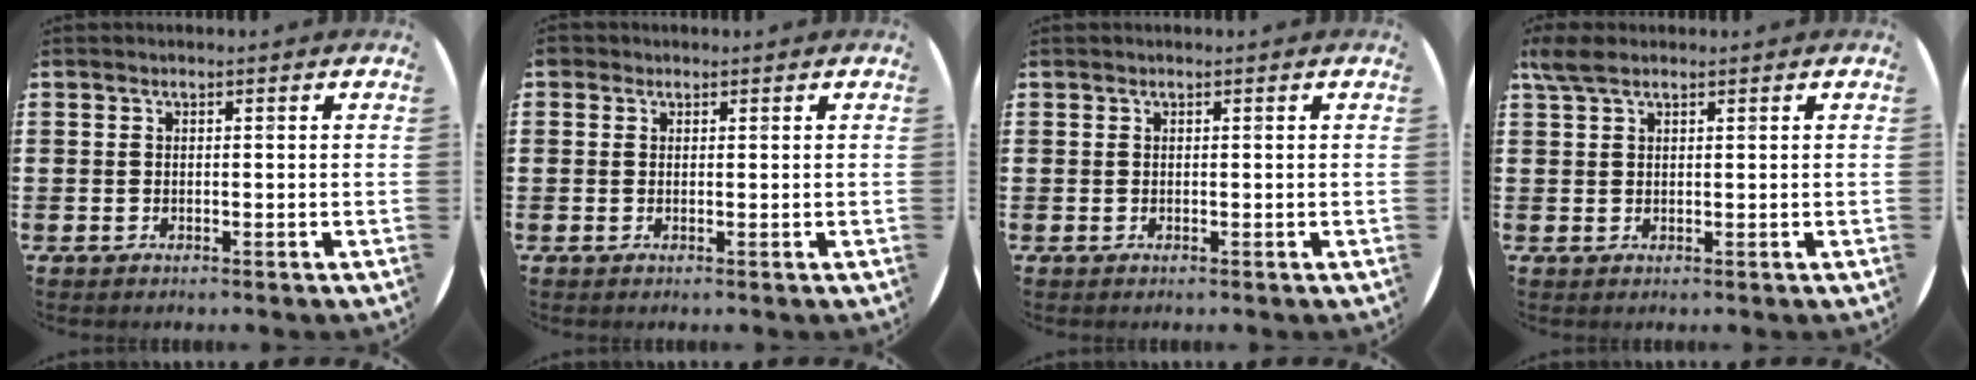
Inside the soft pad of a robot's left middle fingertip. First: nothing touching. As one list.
[{"total": 0.7, "force": [0.5, 0.5, 0.0], "torque": [0.001, 0.005, 0.009]}, {"total": 0.0}, {"total": 2.6, "force": [1.9, 1.0, 1.4], "torque": [-0.031, 0.007, 0.034]}]